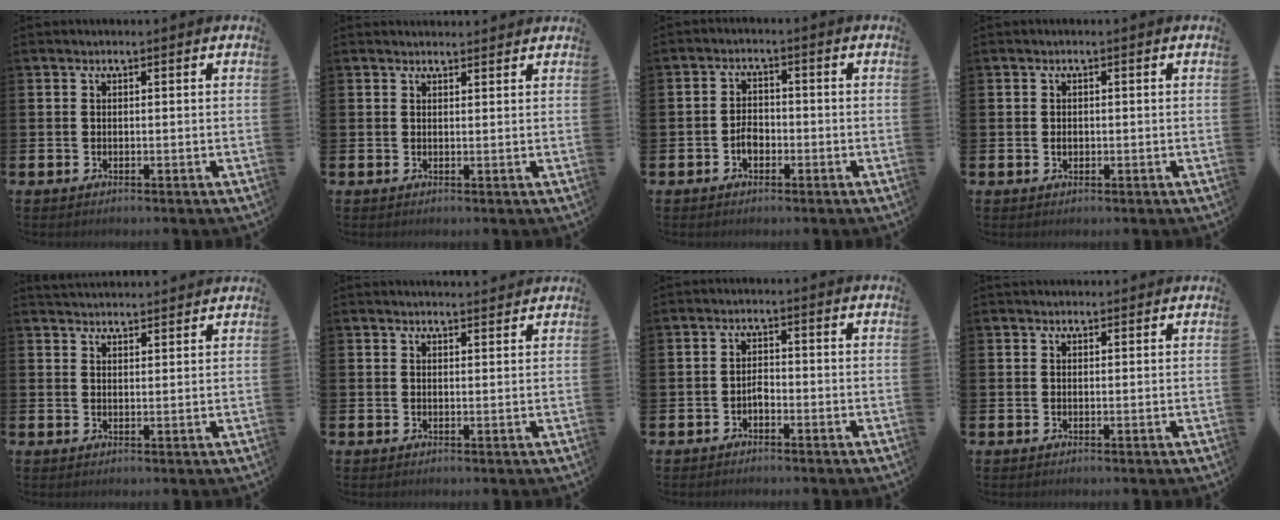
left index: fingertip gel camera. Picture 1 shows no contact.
{"total": 1.5, "force": [1.5, 0.3, -0.1], "torque": [0.010, -0.005, 0.025]}
{"total": 2.7, "force": [-1.0, 1.8, 1.8], "torque": [-0.029, 0.003, -0.022]}
{"total": 0.9, "force": [0.0, 0.7, 0.5], "torque": [-0.007, 0.004, -0.004]}
{"total": 2.8, "force": [2.8, 0.3, -0.1], "torque": [-0.002, -0.013, 0.052]}
{"total": 2.0, "force": [2.0, 0.0, -0.1], "torque": [0.009, -0.013, 0.034]}
{"total": 1.4, "force": [-0.9, 0.6, 0.8], "torque": [-0.012, 0.001, -0.019]}
{"total": 1.0, "force": [1.0, 0.3, 0.1], "torque": [0.008, 0.000, 0.016]}